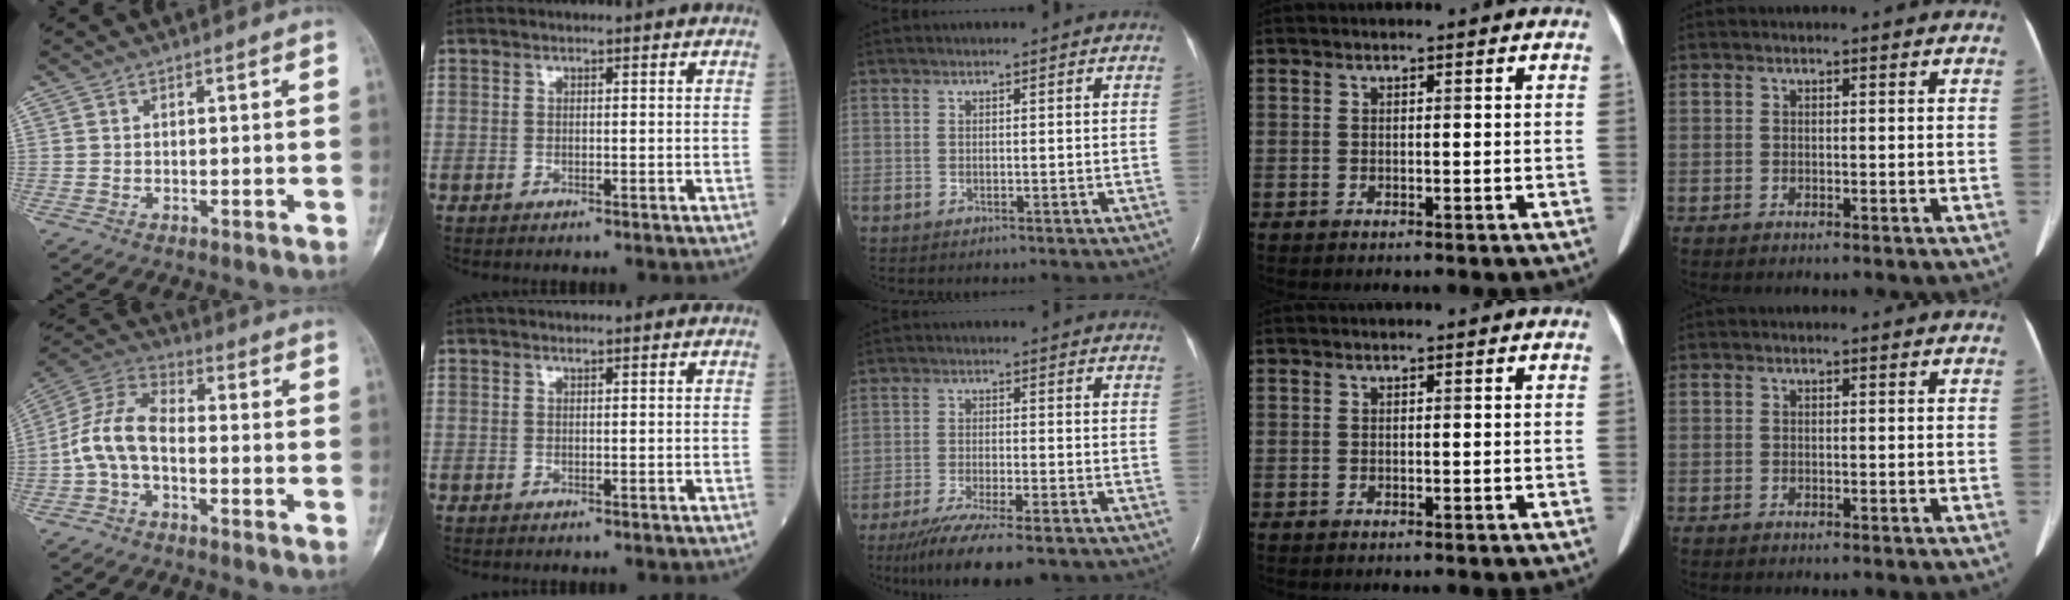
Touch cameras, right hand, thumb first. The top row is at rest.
{"thumb": {"total": 9.5, "force": [-2.2, 5.2, 7.6], "torque": [-0.152, 0.036, -0.057]}, "middle": {"total": 11.6, "force": [-9.0, 1.3, 7.3], "torque": [-0.120, -0.029, -0.141]}}